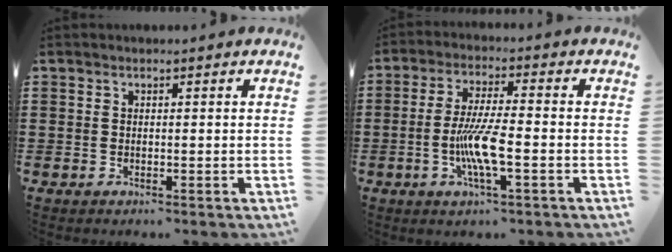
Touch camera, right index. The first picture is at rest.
{"total": 7.7, "force": [-2.0, 1.2, 7.3], "torque": [-0.151, -0.011, -0.043]}